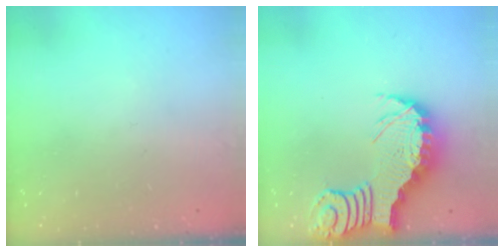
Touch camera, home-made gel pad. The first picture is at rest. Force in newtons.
{"total": 3.4, "press": 3.4, "slide": 0.5}